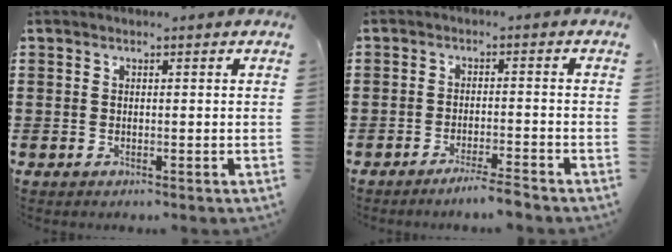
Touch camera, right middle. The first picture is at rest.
{"total": 3.3, "force": [-3.0, -0.3, 1.3], "torque": [-0.019, 0.000, -0.057]}